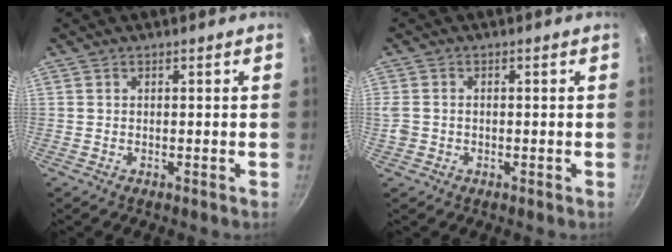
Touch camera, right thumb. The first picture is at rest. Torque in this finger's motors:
{"motor_torque": [-0.07, -0.09, -0.23, 0.03, -0.02]}